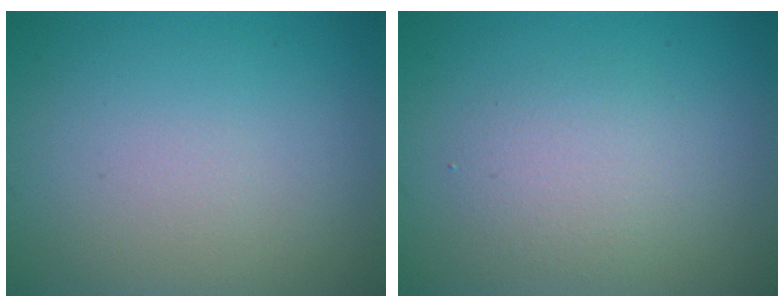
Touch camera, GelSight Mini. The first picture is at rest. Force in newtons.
{"total": 2.3, "press": 2.3, "slide": 0.2}